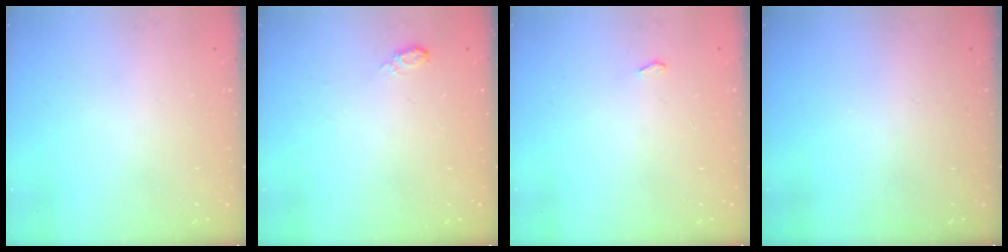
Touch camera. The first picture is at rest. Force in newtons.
{"total": 6.1, "press": 6.1, "slide": 0.7}
{"total": 2.6, "press": 2.2, "slide": 1.3}
{"total": 0.0}